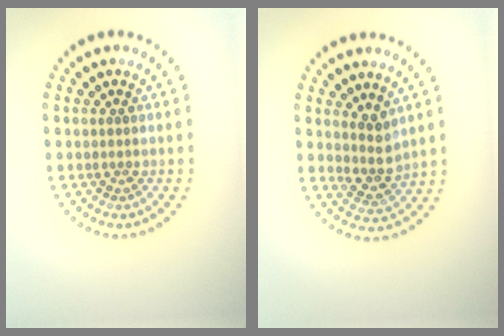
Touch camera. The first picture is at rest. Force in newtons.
{"total": 2.6, "press": 2.0, "slide": 1.6}